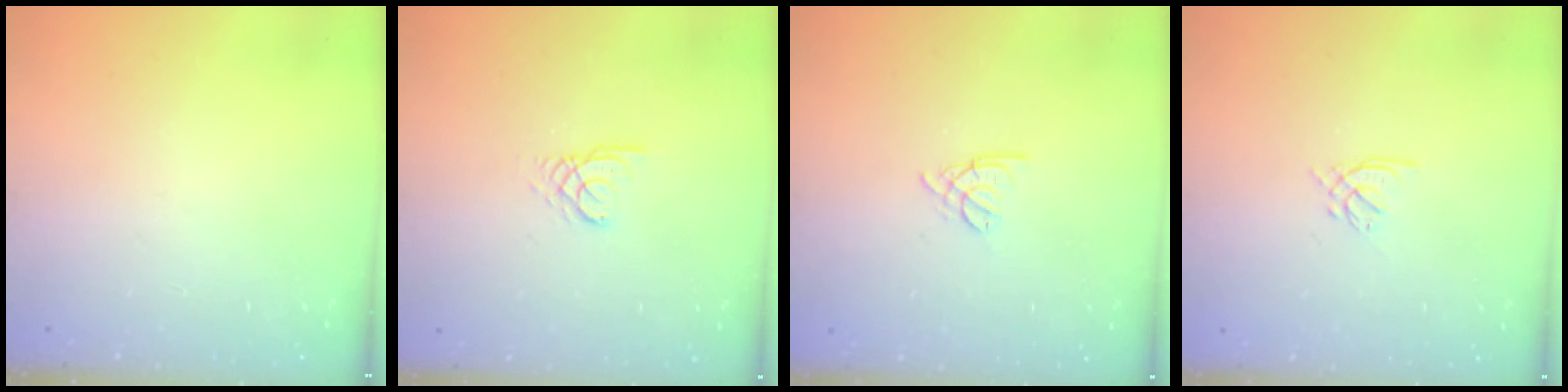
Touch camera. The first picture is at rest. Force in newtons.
{"total": 2.4, "press": 2.4, "slide": 0.3}
{"total": 1.8, "press": 1.7, "slide": 0.5}
{"total": 1.4, "press": 1.3, "slide": 0.5}